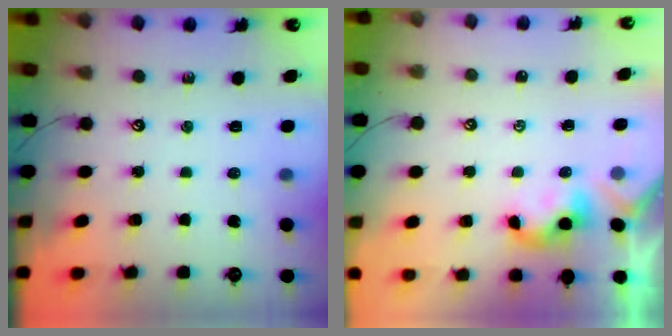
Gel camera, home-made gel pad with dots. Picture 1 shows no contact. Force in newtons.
{"total": 2.4, "press": 2.4, "slide": 0.2}